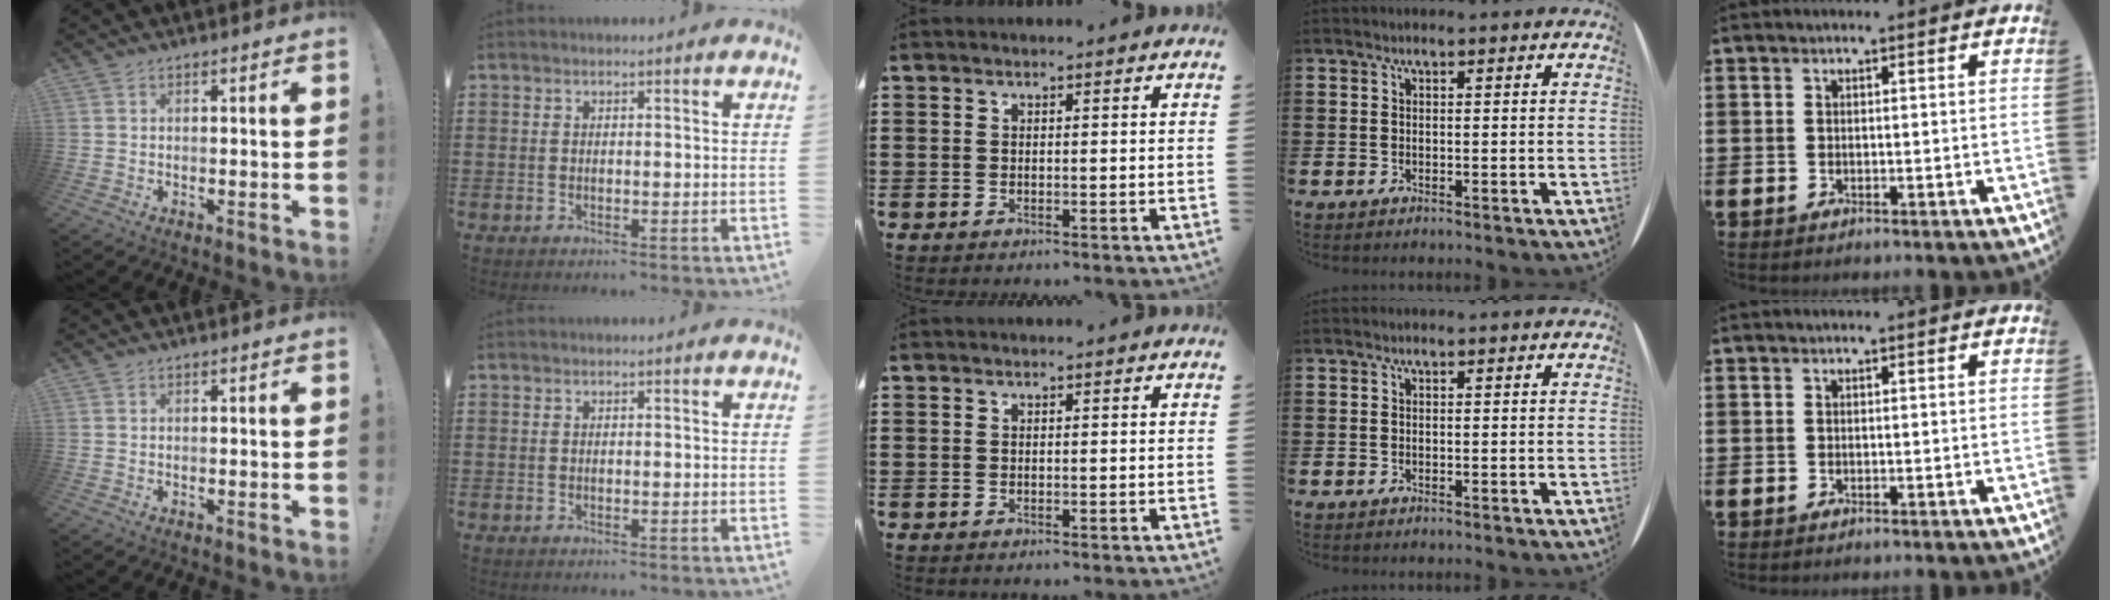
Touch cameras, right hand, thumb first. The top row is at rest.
{}